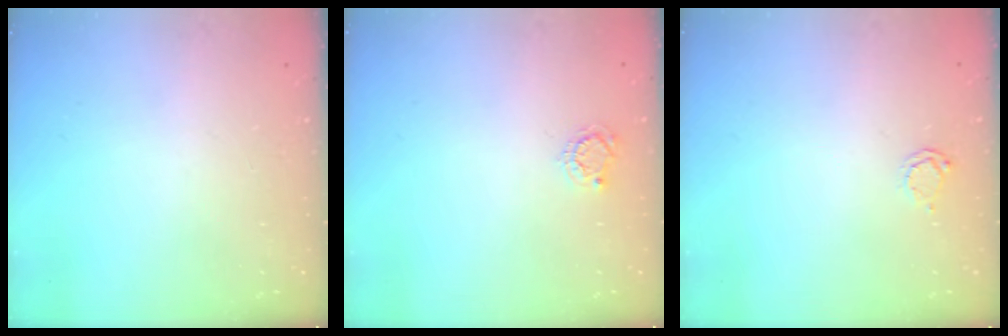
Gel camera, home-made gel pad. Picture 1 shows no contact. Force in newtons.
{"total": 3.8, "press": 3.8, "slide": 0.4}
{"total": 2.4, "press": 2.4, "slide": 0.2}